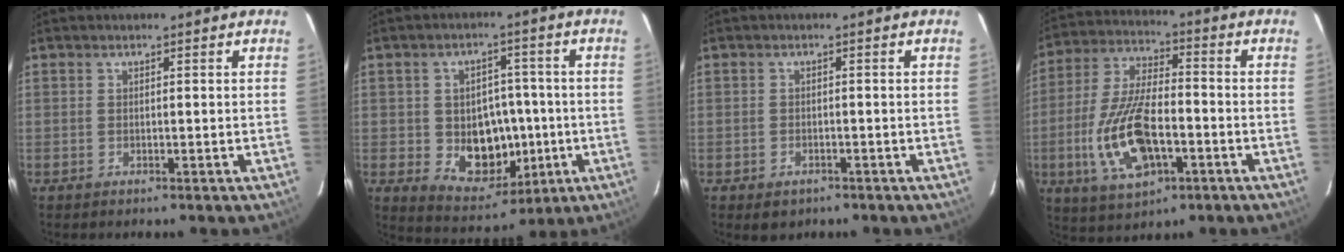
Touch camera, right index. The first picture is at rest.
{"total": 11.3, "force": [-1.9, 8.9, 6.7], "torque": [-0.124, 0.004, -0.008]}
{"total": 3.0, "force": [-1.8, 2.2, 1.1], "torque": [-0.026, -0.002, -0.020]}
{"total": 16.2, "force": [-4.8, 7.2, 13.7], "torque": [-0.297, -0.007, -0.082]}